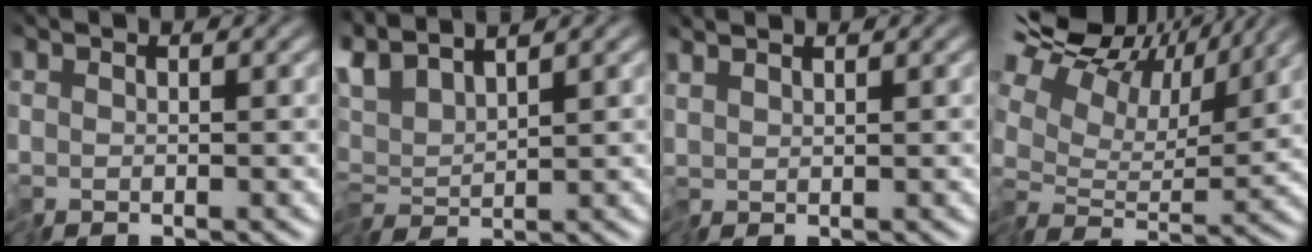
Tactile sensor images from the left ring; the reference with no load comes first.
{"total": 3.4, "force": [2.0, 0.9, 2.7], "torque": [-0.066, 0.010, 0.031]}
{"total": 1.1, "force": [1.1, -0.2, 0.2], "torque": [-0.006, 0.006, 0.022]}
{"total": 12.3, "force": [7.0, 6.9, 7.4], "torque": [-0.178, 0.044, 0.106]}